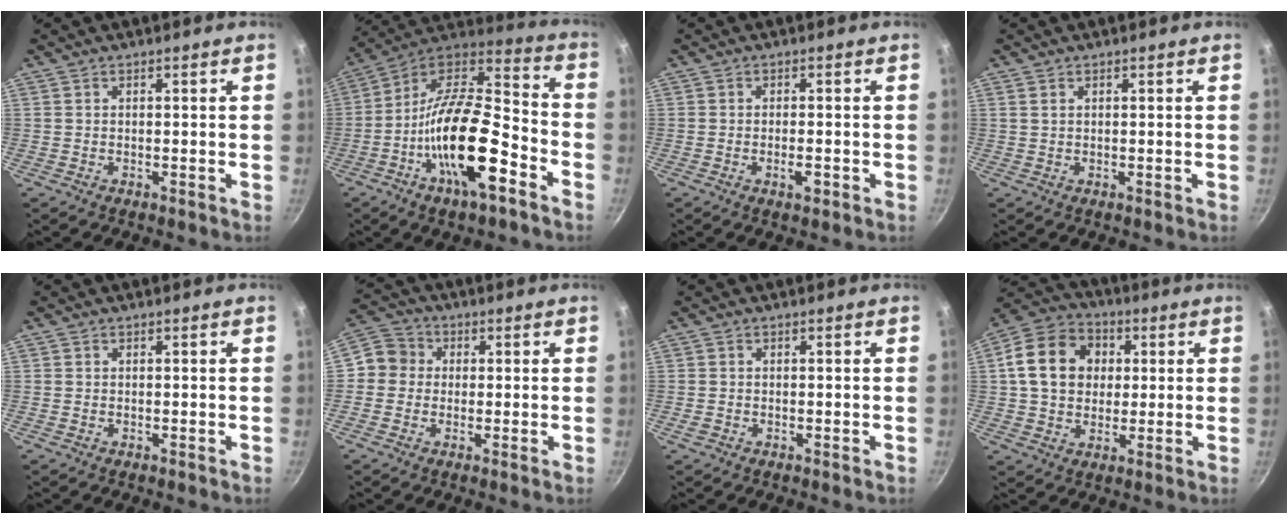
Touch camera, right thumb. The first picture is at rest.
{"total": 22.2, "force": [-8.7, 8.5, 18.6], "torque": [-0.308, 0.049, -0.170]}
{"total": 2.6, "force": [-1.0, 0.9, 2.2], "torque": [-0.033, 0.004, -0.018]}
{"total": 1.0, "force": [0.5, 0.6, 0.6], "torque": [-0.012, 0.002, 0.010]}
{"total": 0.0}
{"total": 6.2, "force": [0.0, 5.9, 1.9], "torque": [0.001, 0.015, -0.023]}
{"total": 1.3, "force": [-0.5, 1.0, 0.5], "torque": [-0.010, 0.000, -0.010]}
{"total": 14.6, "force": [2.6, 11.8, 8.3], "torque": [-0.124, 0.018, 0.032]}